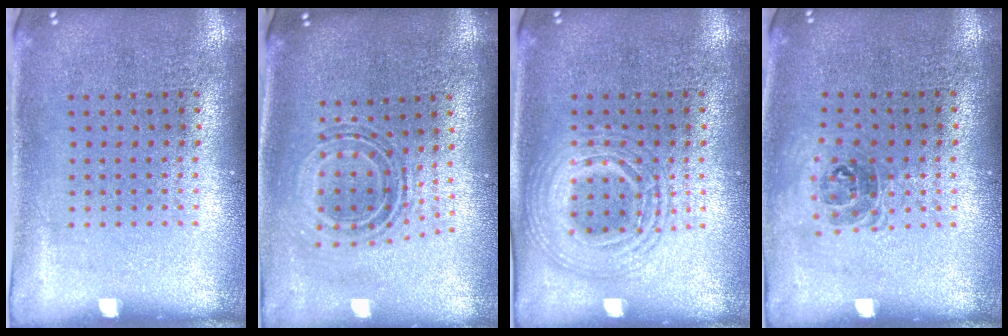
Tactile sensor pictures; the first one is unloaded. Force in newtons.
{"total": 0.8, "press": 0.8, "slide": 0.3}
{"total": 2.8, "press": 2.8, "slide": 0.3}
{"total": 1.1, "press": 0.9, "slide": 0.5}